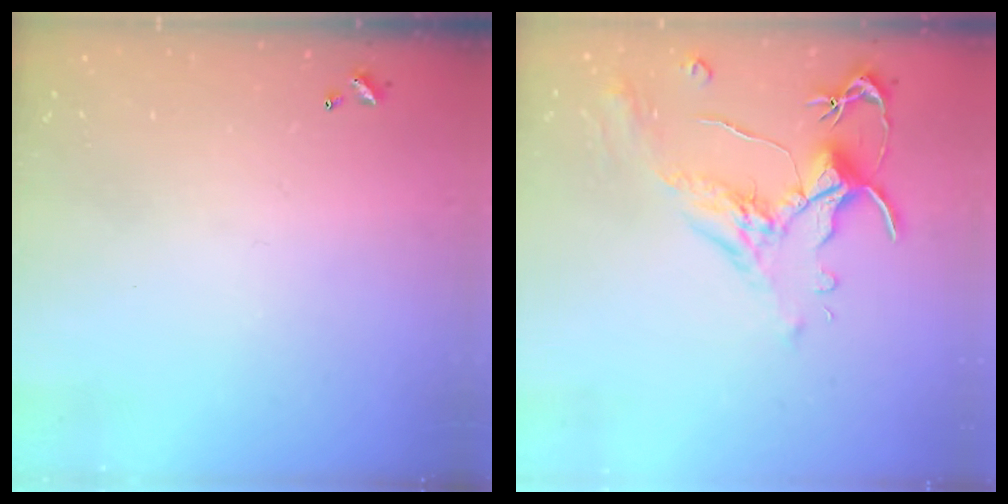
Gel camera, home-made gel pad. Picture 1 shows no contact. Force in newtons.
{"total": 1.8, "press": 1.2, "slide": 1.3}